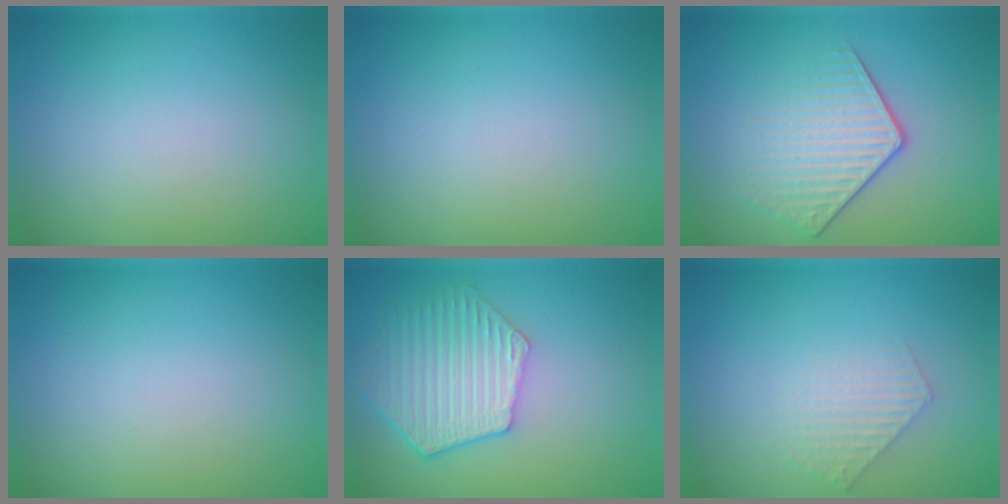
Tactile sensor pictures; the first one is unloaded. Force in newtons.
{"total": 0.0}
{"total": 3.8, "press": 3.1, "slide": 2.2}
{"total": 0.0}
{"total": 5.7, "press": 4.7, "slide": 3.3}
{"total": 1.9, "press": 1.9, "slide": 0.3}